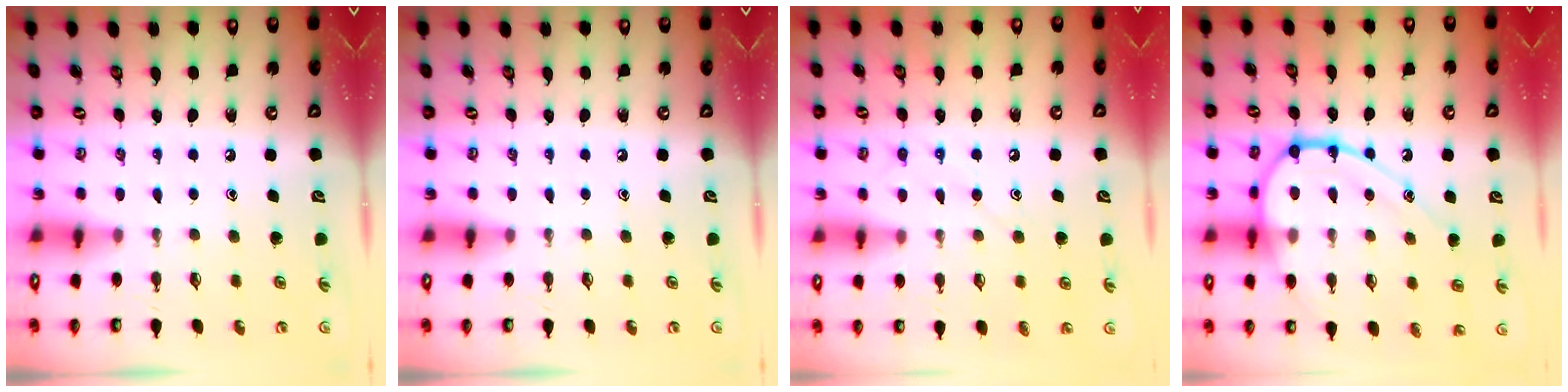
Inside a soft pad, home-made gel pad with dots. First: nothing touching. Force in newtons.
{"total": 0.0}
{"total": 8.2, "press": 8.2, "slide": 0.7}
{"total": 16.6, "press": 16.5, "slide": 1.4}